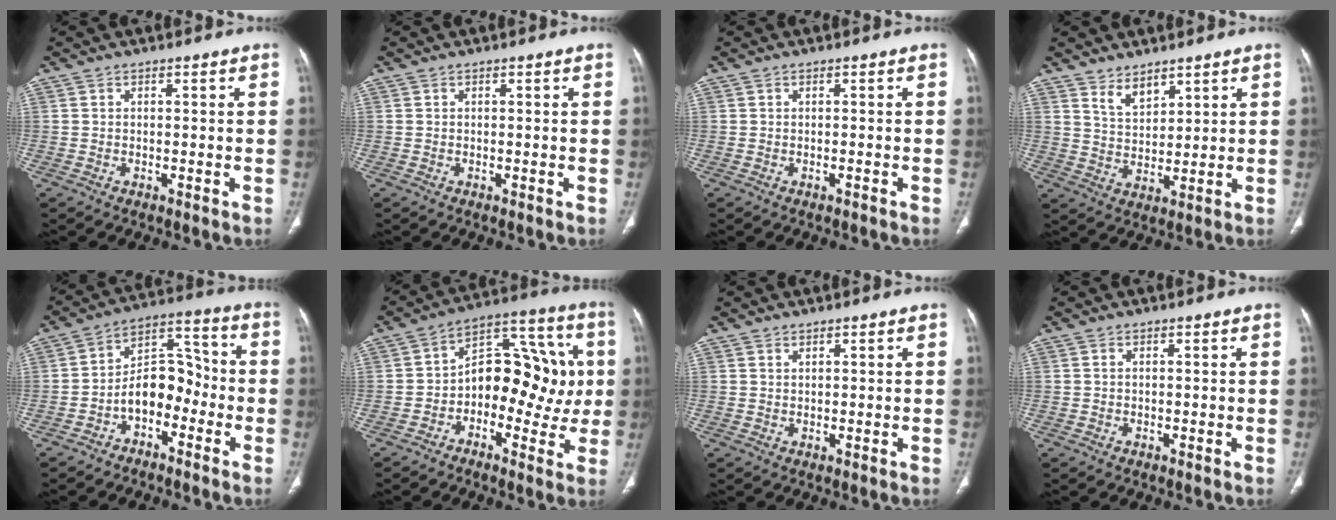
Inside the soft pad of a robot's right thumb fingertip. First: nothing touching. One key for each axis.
{"total": 0.0}
{"total": 0.0}
{"total": 5.0, "fx": 3.8, "fy": 2.4, "fz": 2.2, "tx": -0.024, "ty": -0.035, "tz": 0.078}
{"total": 10.1, "fx": -3.8, "fy": 6.6, "fz": 6.7, "tx": -0.081, "ty": 0.061, "tz": -0.073}
{"total": 16.6, "fx": -1.1, "fy": 10.5, "fz": 12.8, "tx": -0.121, "ty": 0.050, "tz": -0.024}
{"total": 0.8, "fx": 0.7, "fy": 0.3, "fz": 0.2, "tx": -0.001, "ty": -0.006, "tz": 0.013}
{"total": 0.0}